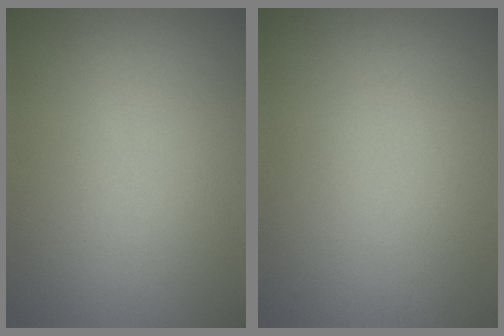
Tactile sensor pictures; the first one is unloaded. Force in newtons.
{"total": 0.0}